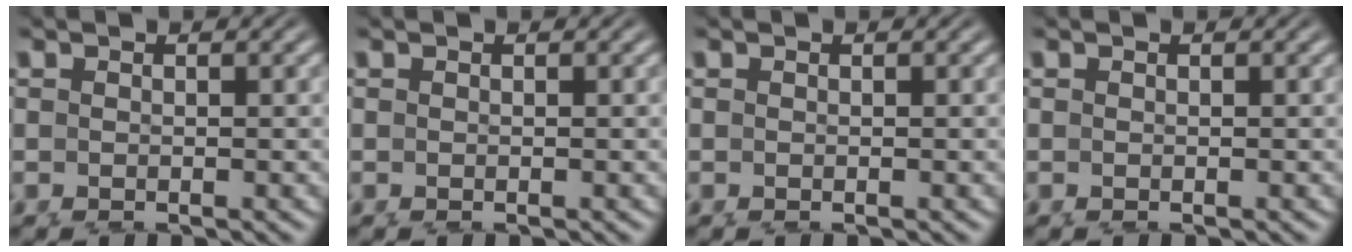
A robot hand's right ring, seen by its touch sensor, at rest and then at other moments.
{"total": 0.0}
{"total": 0.0}
{"total": 0.0}